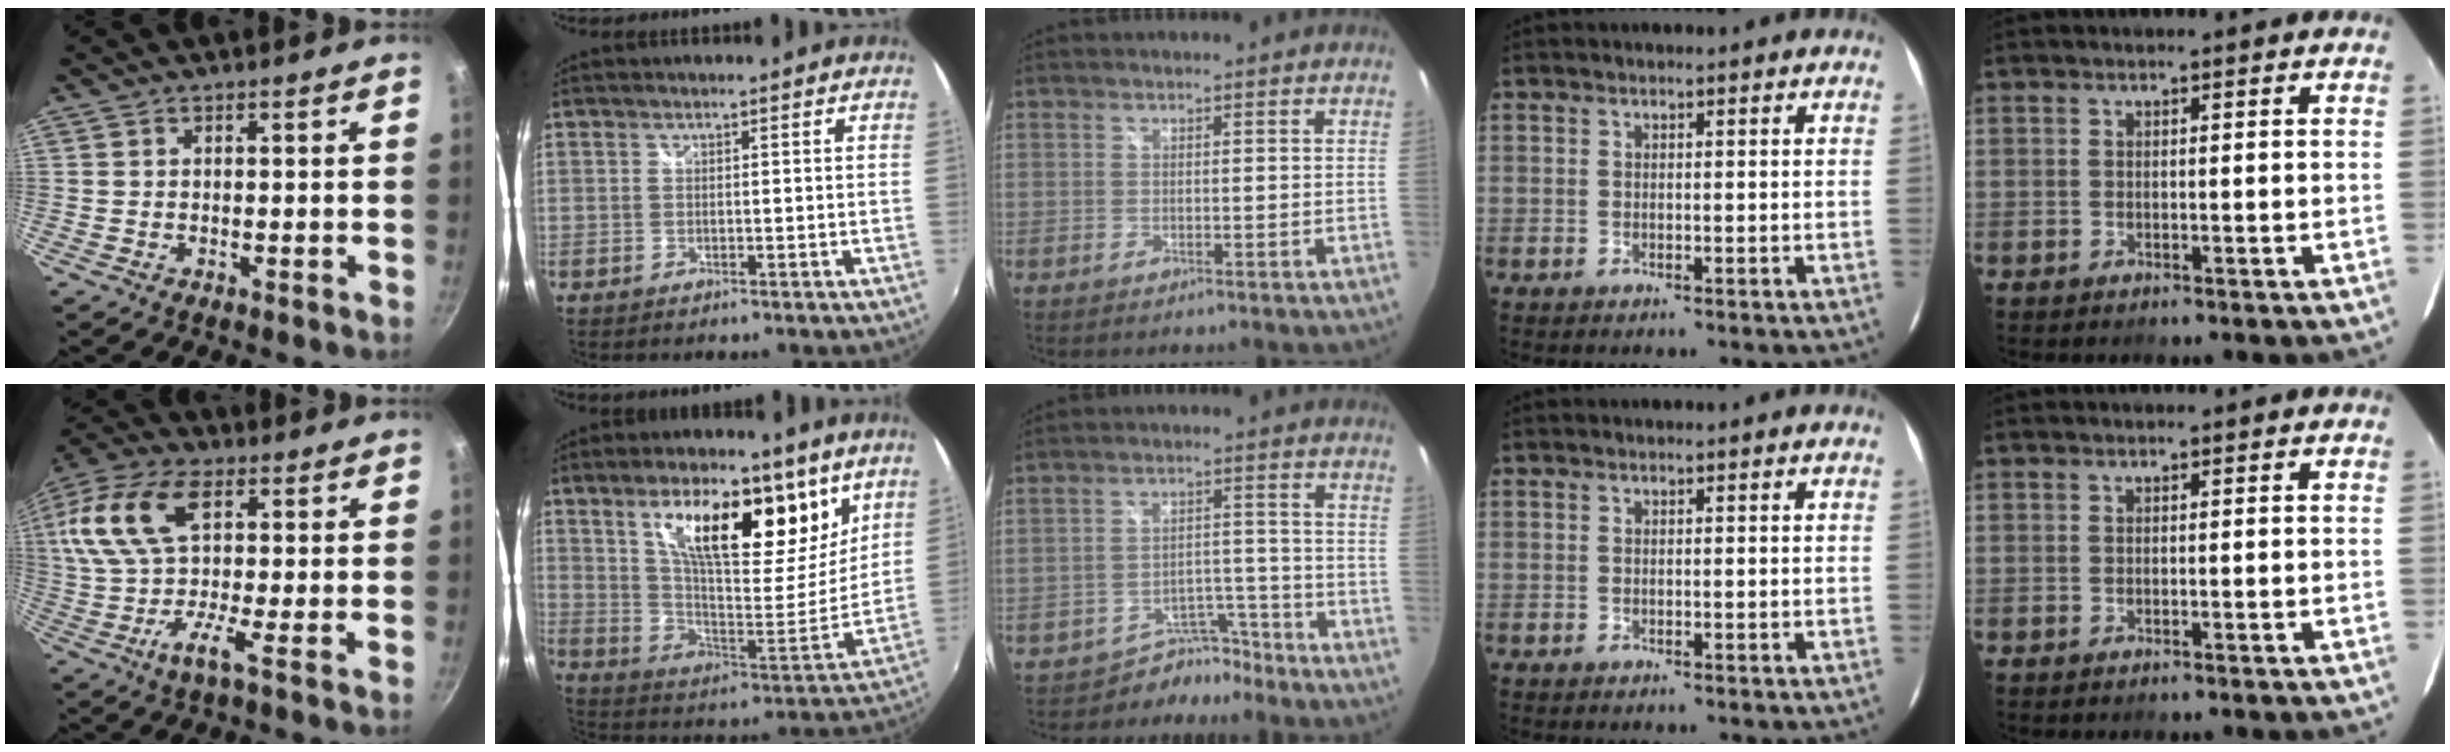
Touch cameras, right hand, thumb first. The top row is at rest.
{"thumb": {"total": 17.4, "force": [2.8, 7.7, 15.3], "torque": [-0.308, 0.020, 0.025]}, "index": {"total": 21.7, "force": [12.1, 8.4, 15.9], "torque": [-0.248, 0.005, 0.209]}, "middle": {"total": 6.9, "force": [-6.0, 3.3, -0.1], "torque": [0.002, 0.026, -0.089]}}